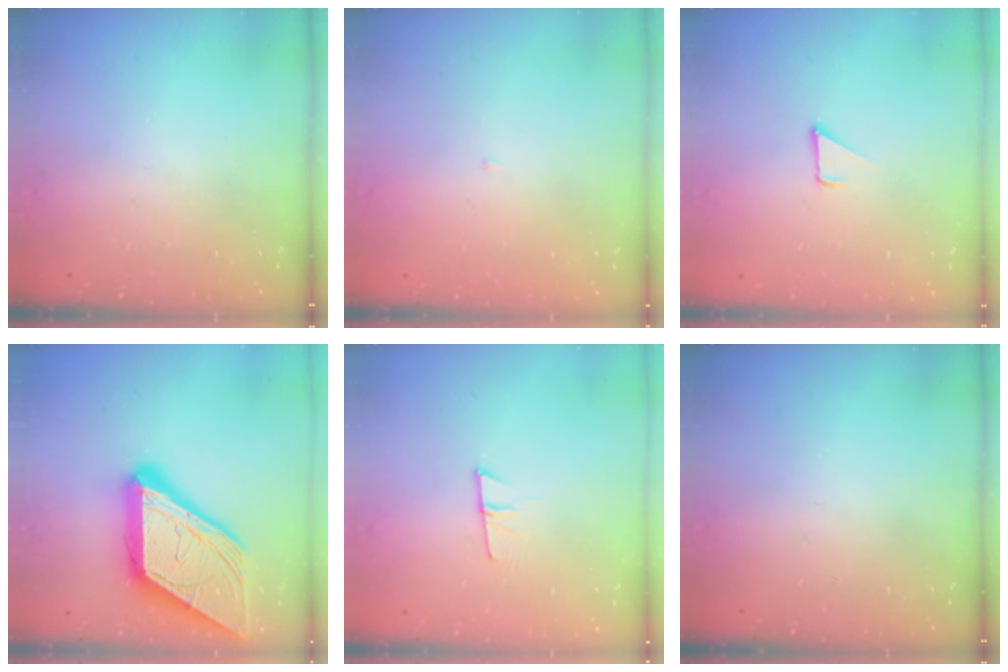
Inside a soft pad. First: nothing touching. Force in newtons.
{"total": 2.0, "press": 2.0, "slide": 0.2}
{"total": 2.8, "press": 2.8, "slide": 0.2}
{"total": 24.3, "press": 24.2, "slide": 2.6}
{"total": 6.0, "press": 5.9, "slide": 1.0}
{"total": 0.0}